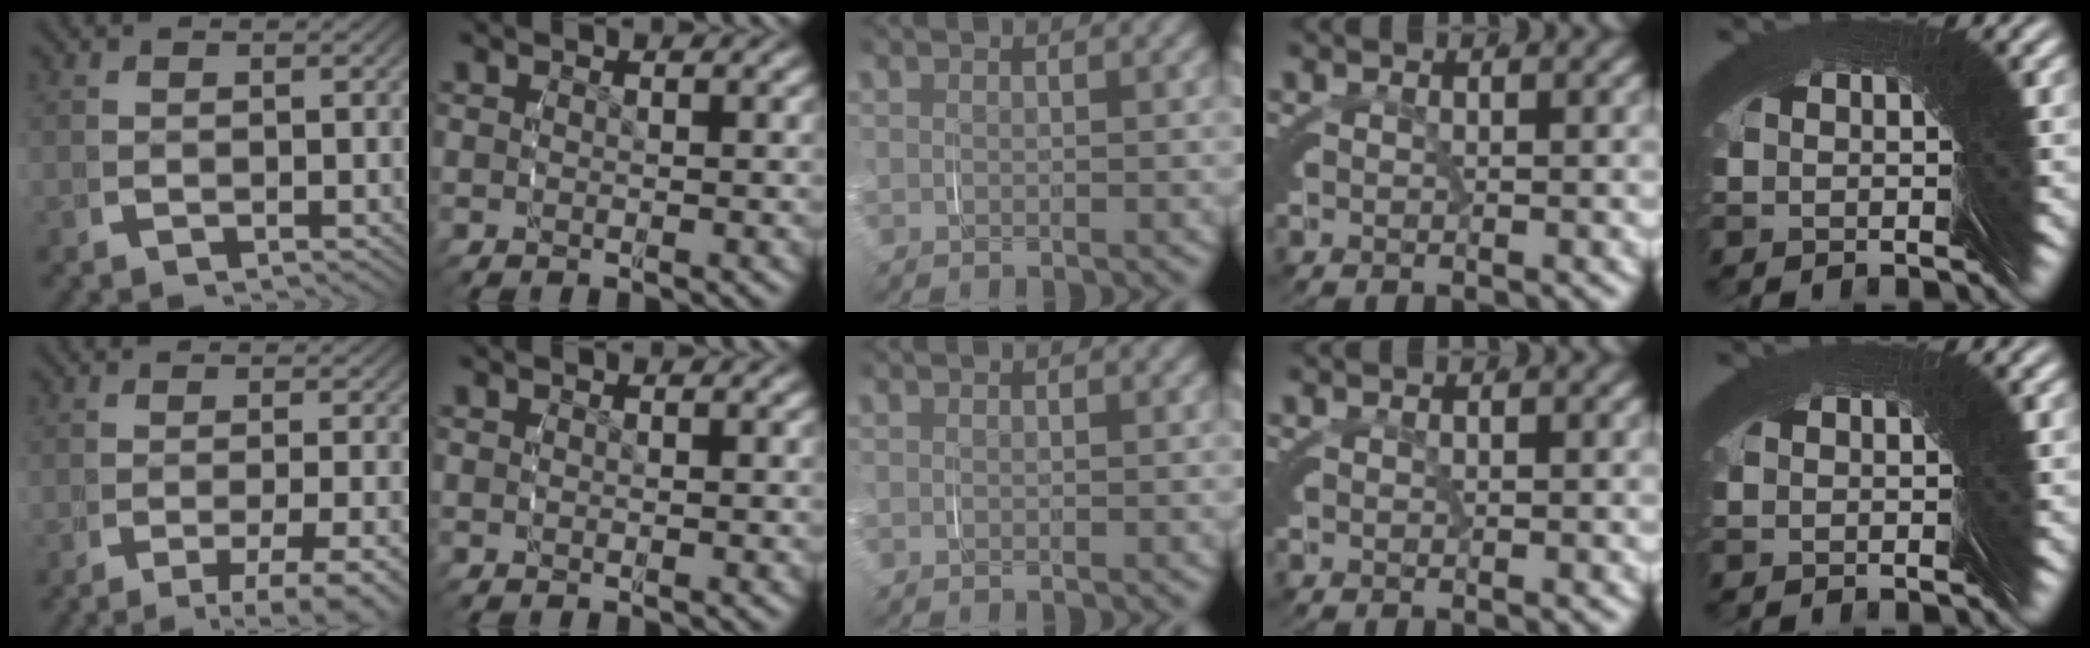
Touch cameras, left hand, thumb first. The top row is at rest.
{"thumb": {"total": 5.9, "force": [-3.9, 1.8, 4.0], "torque": [-0.063, -0.019, -0.051]}, "index": {"total": 0.9, "force": [-0.7, 0.6, 0.2], "torque": [-0.008, 0.001, -0.014]}}